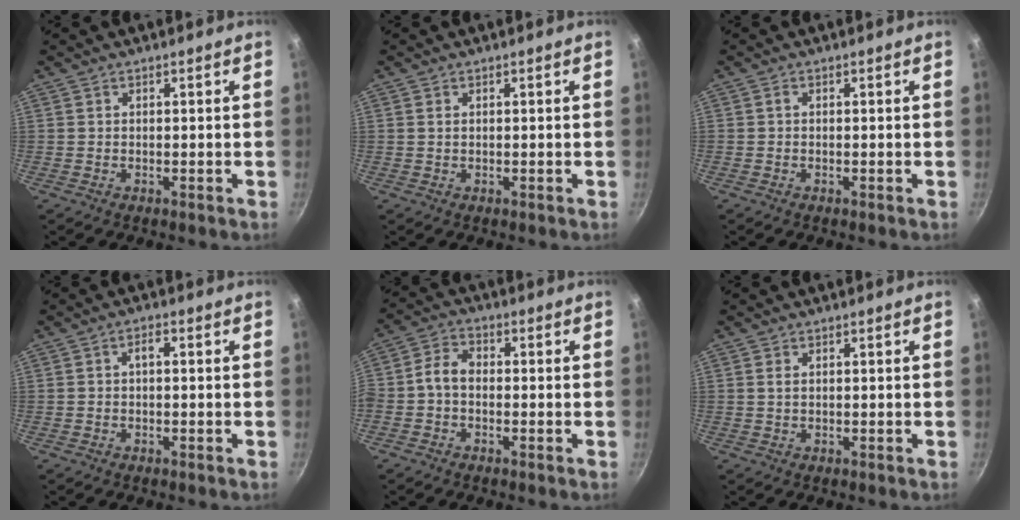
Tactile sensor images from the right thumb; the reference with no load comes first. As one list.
[{"total": 0.7, "force": [0.2, 0.4, 0.5], "torque": [-0.009, 0.001, 0.003]}, {"total": 0.6, "force": [0.0, 0.2, 0.6], "torque": [-0.013, 0.003, -0.001]}, {"total": 1.8, "force": [-0.2, 0.9, 1.5], "torque": [-0.027, 0.013, -0.004]}, {"total": 4.7, "force": [-1.2, 3.1, 3.3], "torque": [-0.062, 0.028, -0.036]}, {"total": 1.0, "force": [0.3, 0.6, 0.8], "torque": [-0.015, 0.001, 0.004]}]